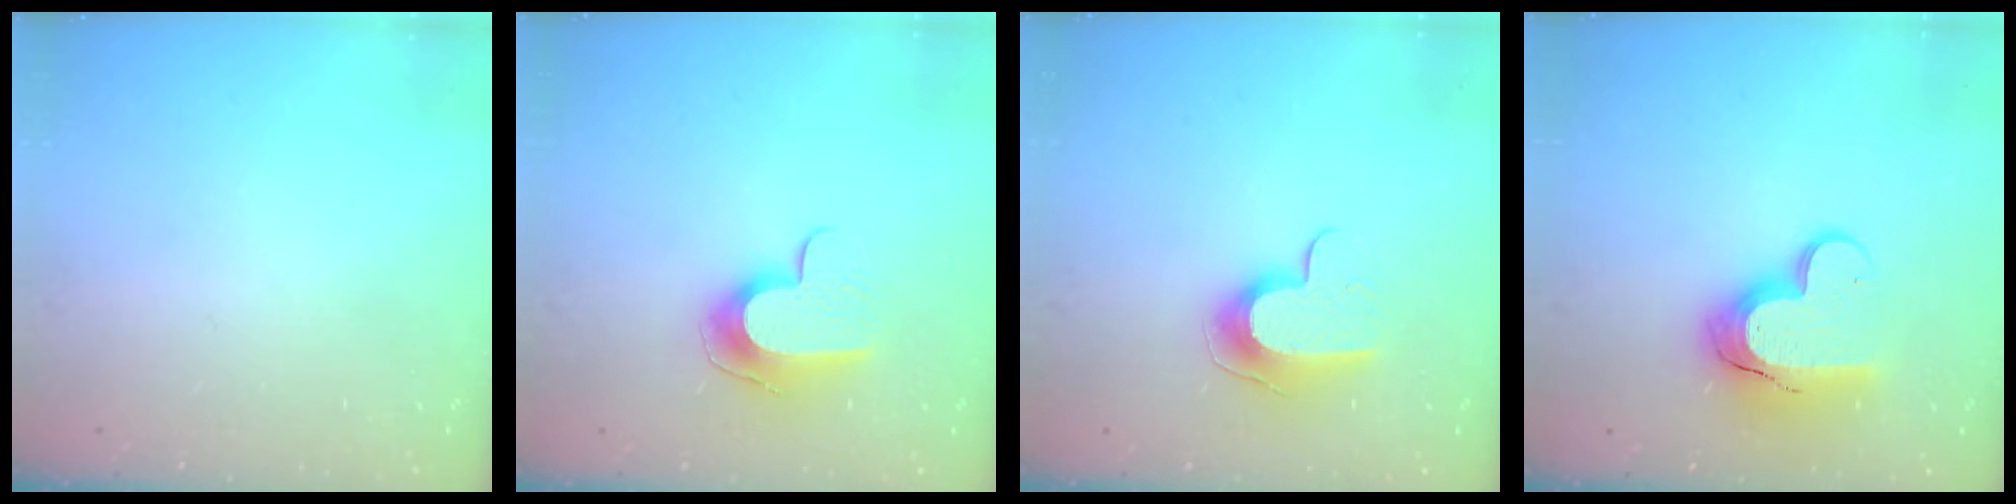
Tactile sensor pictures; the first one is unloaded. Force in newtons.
{"total": 9.9, "press": 9.9, "slide": 0.3}
{"total": 9.8, "press": 9.8, "slide": 0.6}
{"total": 14.0, "press": 13.9, "slide": 0.7}